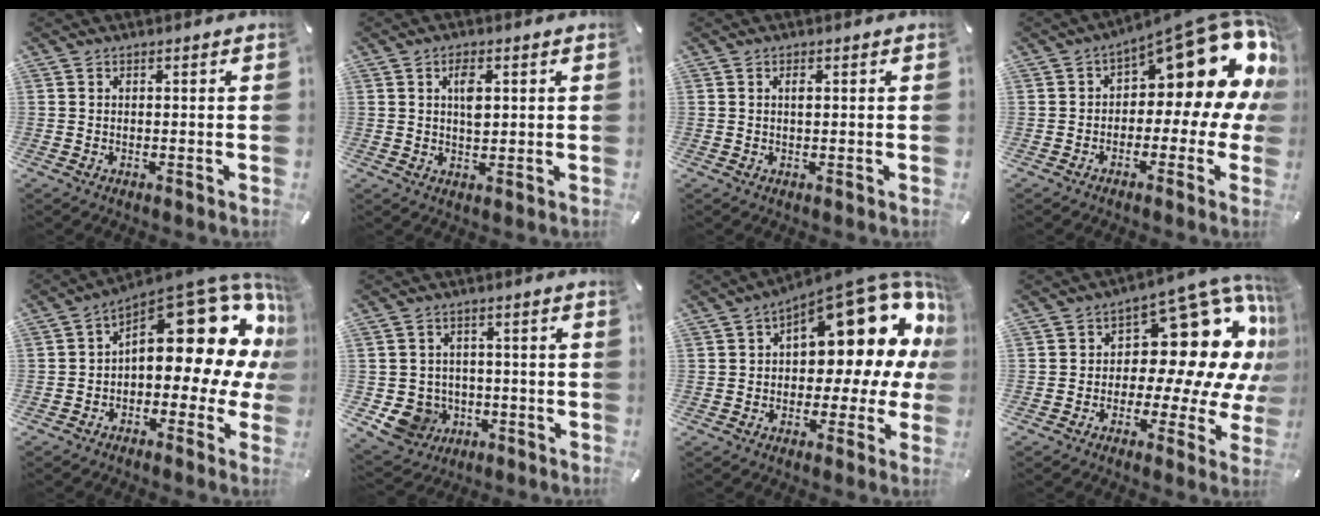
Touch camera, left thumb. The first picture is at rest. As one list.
[{"total": 4.3, "force": [1.3, 2.1, 3.5], "torque": [-0.060, 0.000, 0.017]}, {"total": 1.1, "force": [0.3, 0.4, 1.0], "torque": [-0.021, 0.002, 0.004]}, {"total": 17.0, "force": [8.4, 7.9, 12.5], "torque": [-0.148, -0.070, 0.134]}, {"total": 19.9, "force": [8.7, 9.7, 15.0], "torque": [-0.178, -0.081, 0.142]}, {"total": 8.5, "force": [-2.3, 7.9, 2.0], "torque": [-0.054, 0.010, -0.037]}, {"total": 17.6, "force": [8.0, 8.9, 12.9], "torque": [-0.154, -0.076, 0.127]}, {"total": 19.0, "force": [6.6, 11.4, 13.7], "torque": [-0.166, -0.069, 0.110]}]